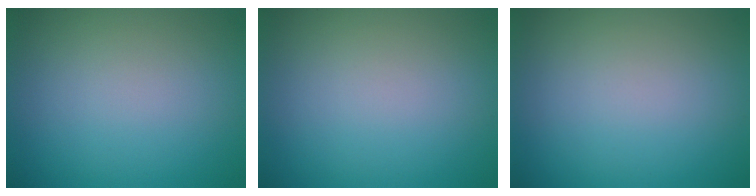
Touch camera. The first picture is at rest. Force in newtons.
{"total": 0.0}
{"total": 0.0}